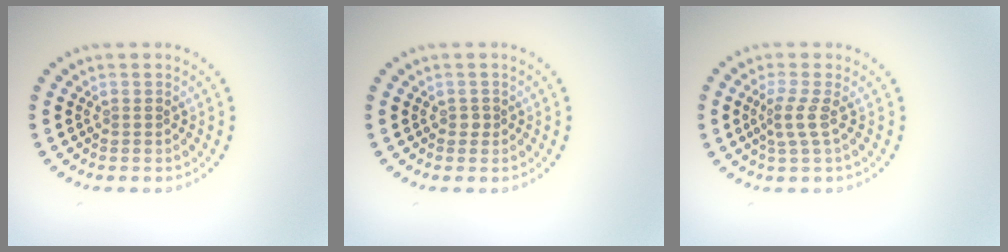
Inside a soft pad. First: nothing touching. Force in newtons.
{"total": 0.5, "press": 0.4, "slide": 0.3}
{"total": 2.1, "press": 1.5, "slide": 1.5}